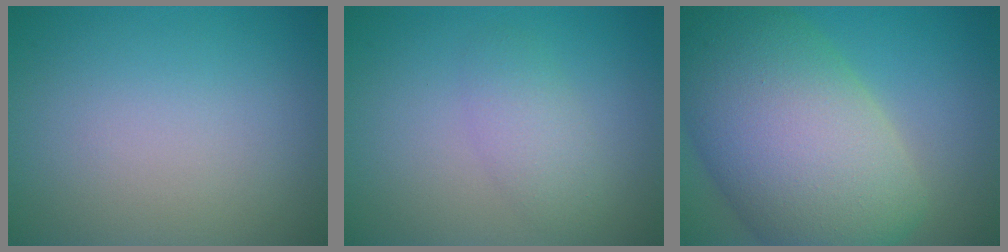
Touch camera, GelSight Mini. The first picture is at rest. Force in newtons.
{"total": 2.2, "press": 2.2, "slide": 0.1}
{"total": 14.5, "press": 14.5, "slide": 0.7}